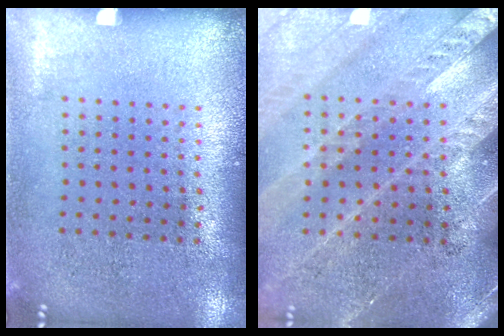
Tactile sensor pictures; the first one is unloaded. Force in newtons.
{"total": 3.0, "press": 2.6, "slide": 1.4}